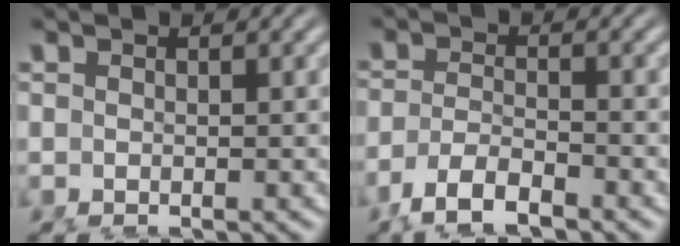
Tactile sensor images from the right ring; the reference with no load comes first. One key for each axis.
{"total": 3.1, "fx": -2.5, "fy": 0.6, "fz": 1.7, "tx": -0.038, "ty": -0.013, "tz": -0.038}